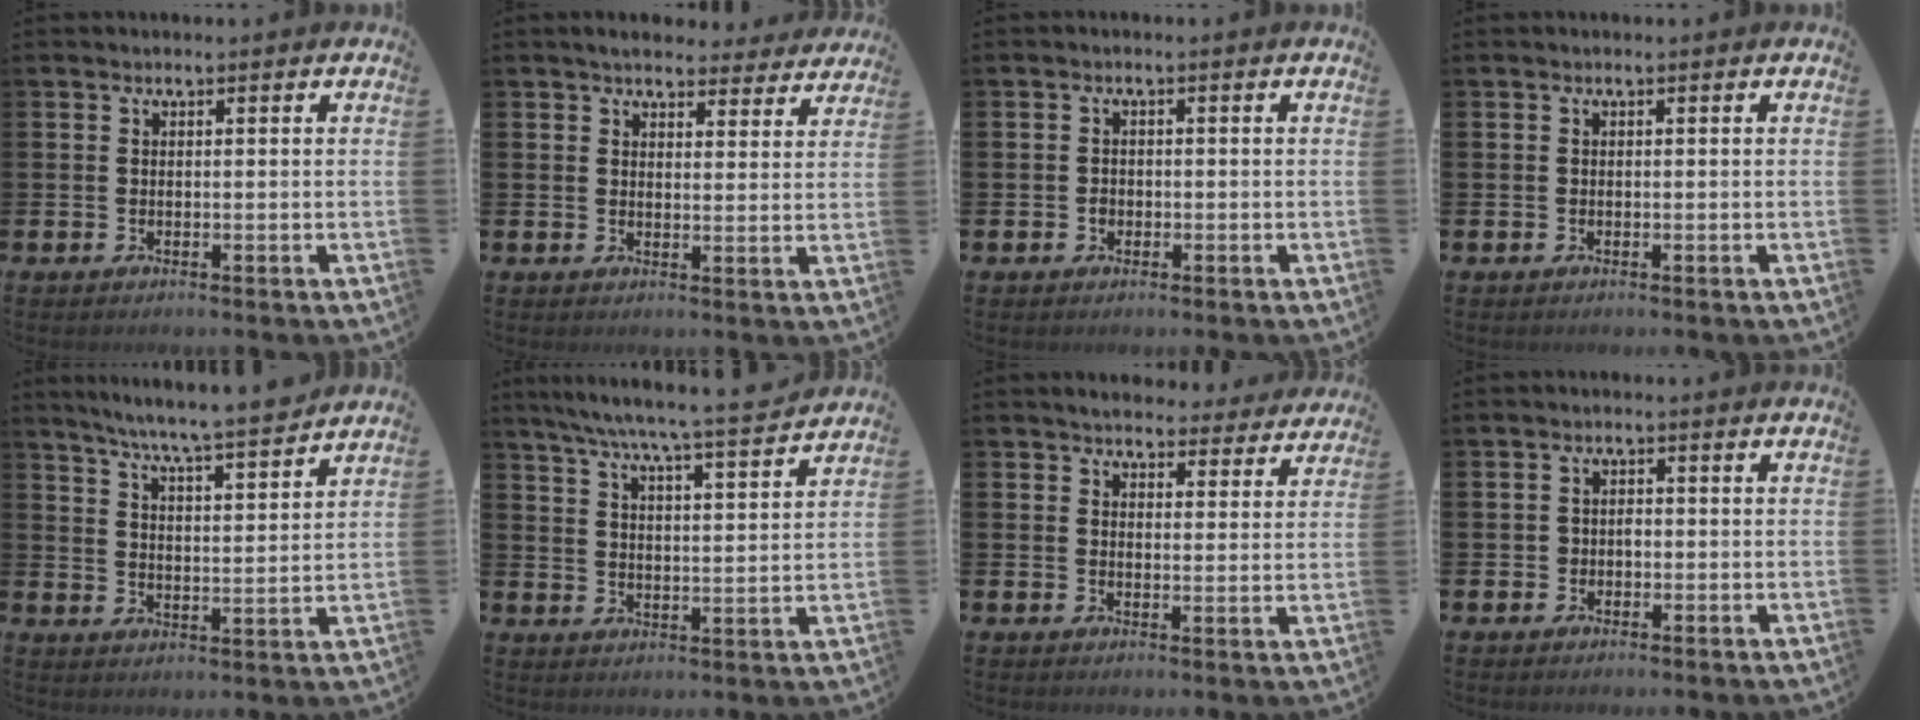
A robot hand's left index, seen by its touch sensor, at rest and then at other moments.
{"total": 4.3, "force": [4.0, 1.3, 0.5], "torque": [-0.011, -0.021, 0.070]}
{"total": 1.1, "force": [-0.4, 1.0, 0.3], "torque": [0.005, 0.001, -0.012]}
{"total": 0.0}
{"total": 7.3, "force": [7.0, -0.4, 2.3], "torque": [-0.057, -0.052, 0.118]}
{"total": 7.2, "force": [6.7, -0.2, 2.7], "torque": [-0.064, -0.048, 0.113]}
{"total": 4.3, "force": [4.2, 1.1, 0.2], "torque": [-0.008, -0.027, 0.073]}
{"total": 1.6, "force": [-0.3, 1.4, 0.7], "torque": [-0.002, 0.002, -0.012]}